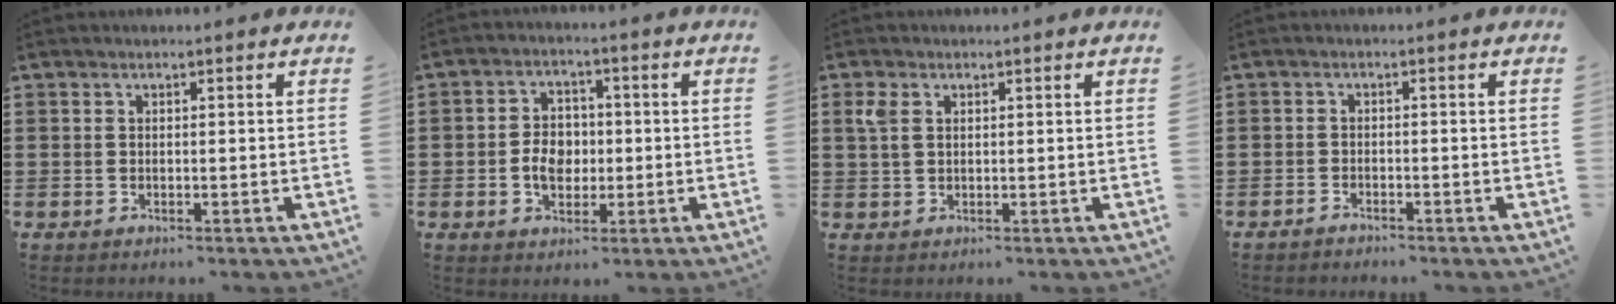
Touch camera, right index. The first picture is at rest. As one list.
[{"total": 5.0, "force": [-0.8, 3.8, 3.2], "torque": [-0.066, 0.004, -0.019]}, {"total": 2.7, "force": [1.1, 1.7, 1.8], "torque": [-0.042, 0.008, 0.020]}, {"total": 1.1, "force": [-1.0, 0.2, 0.0], "torque": [-0.003, 0.002, -0.022]}]